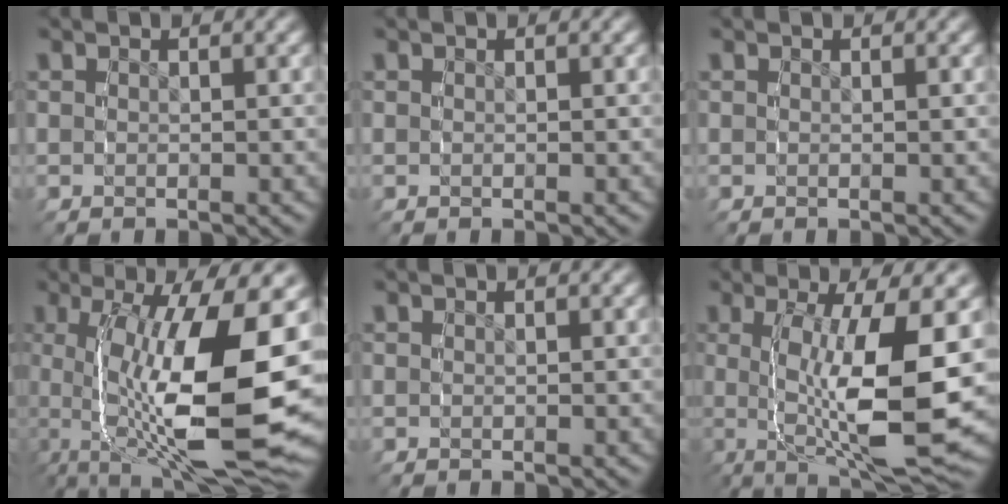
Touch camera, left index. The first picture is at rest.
{"total": 0.0}
{"total": 0.0}
{"total": 13.3, "force": [-0.9, 4.9, 12.3], "torque": [-0.211, -0.022, 0.011]}
{"total": 0.0}
{"total": 10.7, "force": [0.8, 2.3, 10.4], "torque": [-0.160, -0.007, 0.025]}